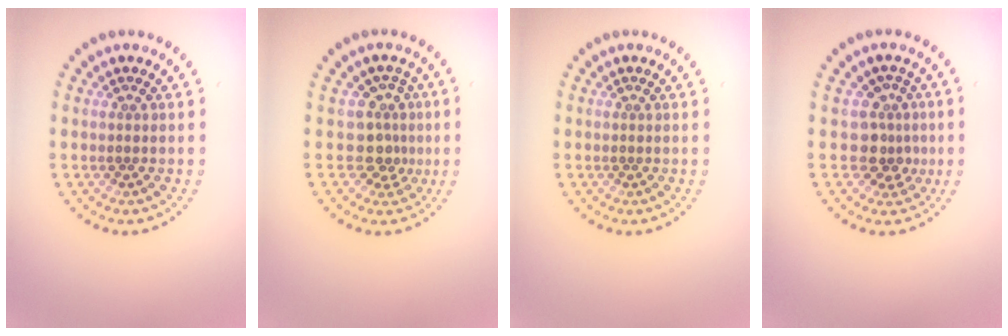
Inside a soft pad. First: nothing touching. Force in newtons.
{"total": 2.8, "press": 2.0, "slide": 2.0}
{"total": 0.0}
{"total": 2.8, "press": 2.1, "slide": 1.8}